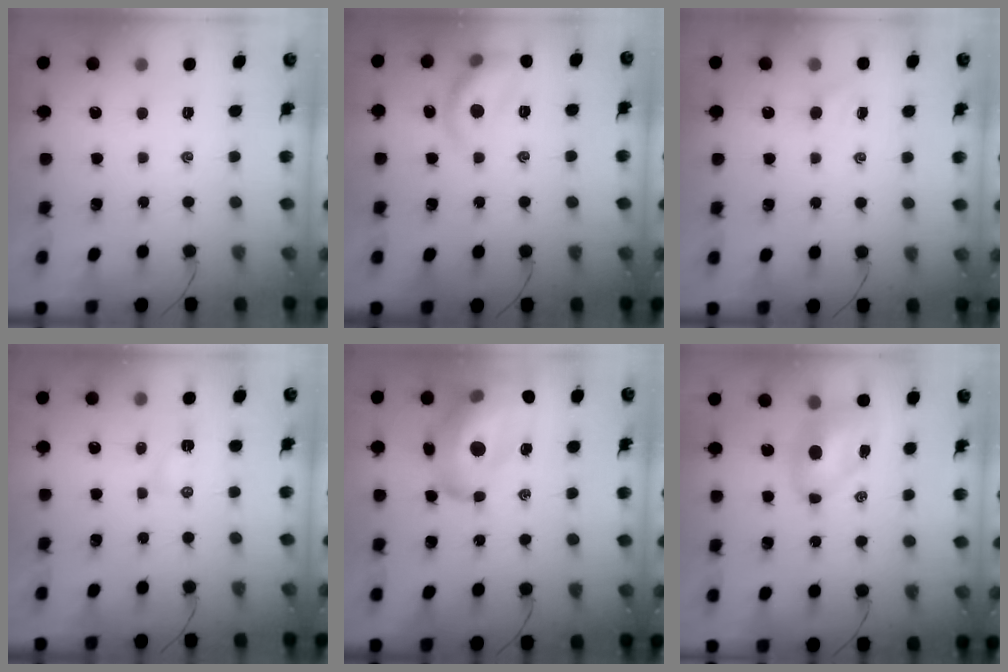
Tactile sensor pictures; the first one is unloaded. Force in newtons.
{"total": 12.7, "press": 12.7, "slide": 0.8}
{"total": 2.7, "press": 2.6, "slide": 0.8}
{"total": 2.9, "press": 2.7, "slide": 1.0}
{"total": 23.2, "press": 22.4, "slide": 5.9}
{"total": 7.2, "press": 7.1, "slide": 1.1}